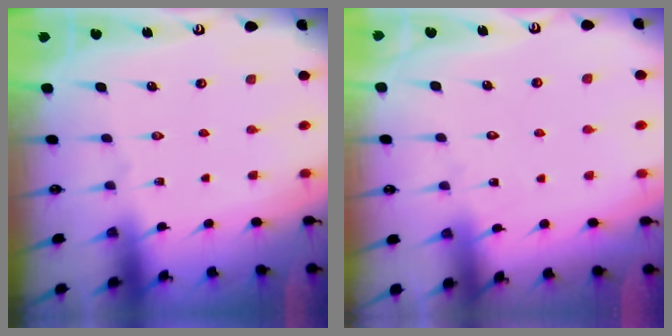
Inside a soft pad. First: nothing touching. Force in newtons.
{"total": 6.0, "press": 6.0, "slide": 0.6}